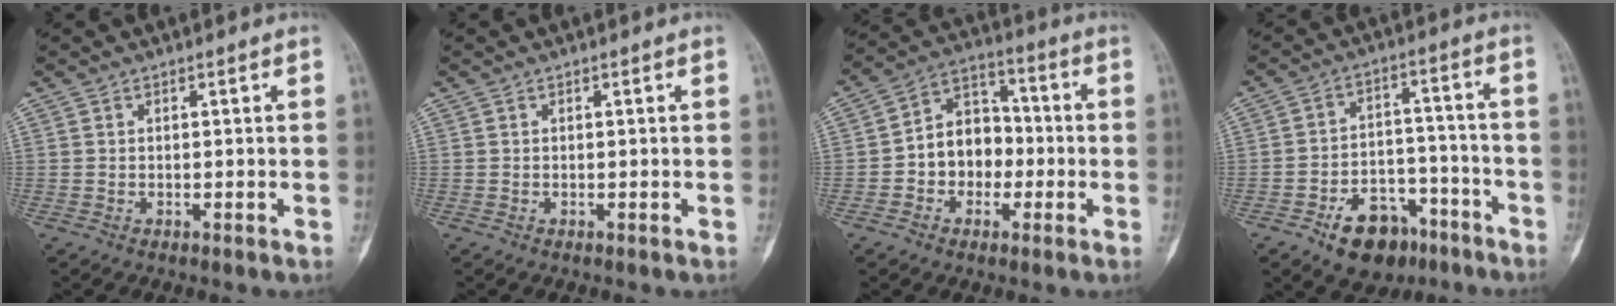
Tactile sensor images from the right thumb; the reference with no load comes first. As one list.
[{"total": 0.0}, {"total": 10.6, "force": [-1.7, 8.5, 6.2], "torque": [-0.055, 0.041, -0.040]}, {"total": 12.8, "force": [-7.8, 8.1, 6.1], "torque": [-0.060, 0.070, -0.112]}]